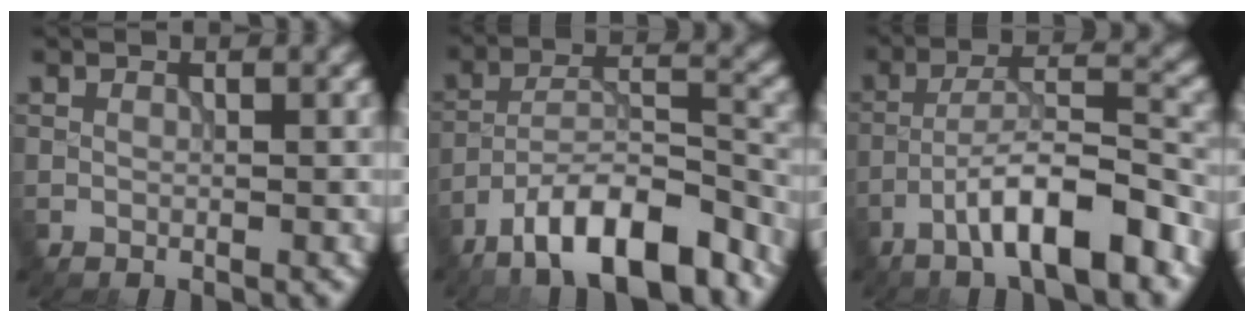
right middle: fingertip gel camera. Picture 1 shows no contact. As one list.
[{"total": 11.3, "force": [-8.0, 3.7, 7.1], "torque": [-0.104, 0.013, -0.147]}, {"total": 8.9, "force": [-5.2, 1.9, 7.0], "torque": [-0.110, 0.020, -0.087]}]